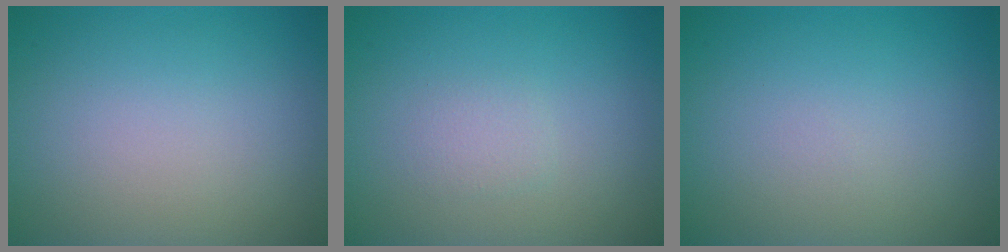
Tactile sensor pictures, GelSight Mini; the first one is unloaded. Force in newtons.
{"total": 1.0, "press": 1.0, "slide": 0.0}
{"total": 0.0}